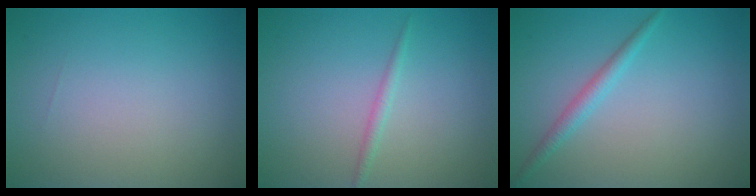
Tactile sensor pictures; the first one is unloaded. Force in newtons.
{"total": 1.0, "press": 1.0, "slide": 0.1}
{"total": 1.7, "press": 1.7, "slide": 0.1}